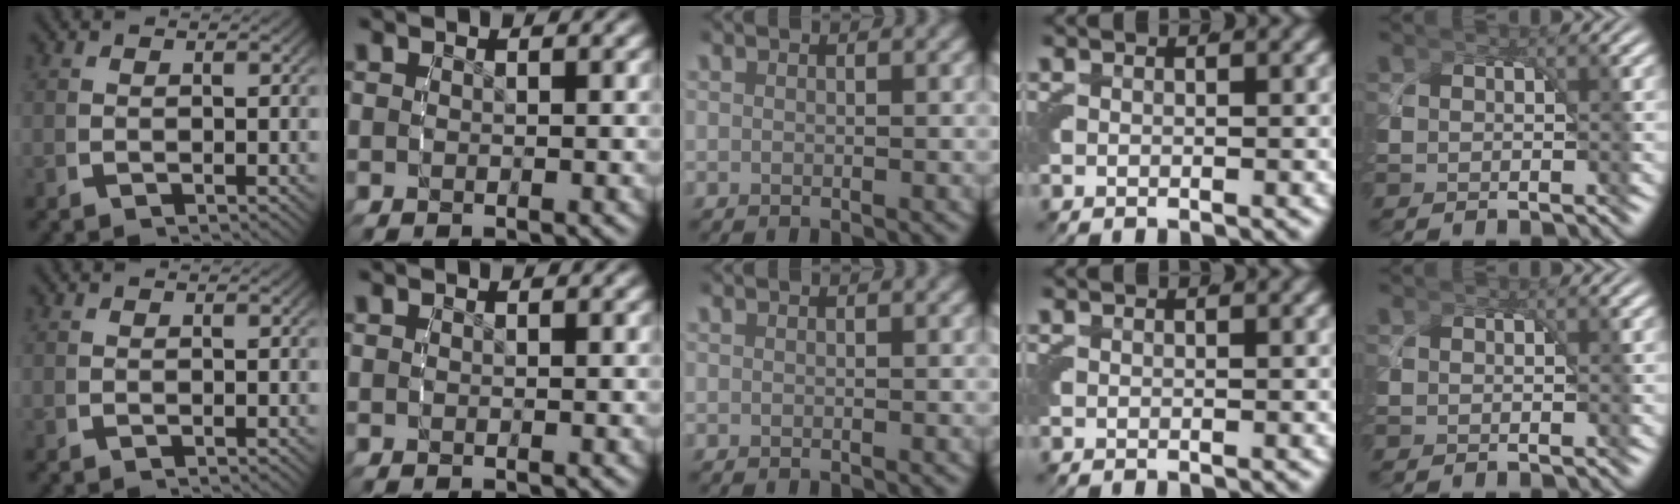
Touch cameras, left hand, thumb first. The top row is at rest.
{}